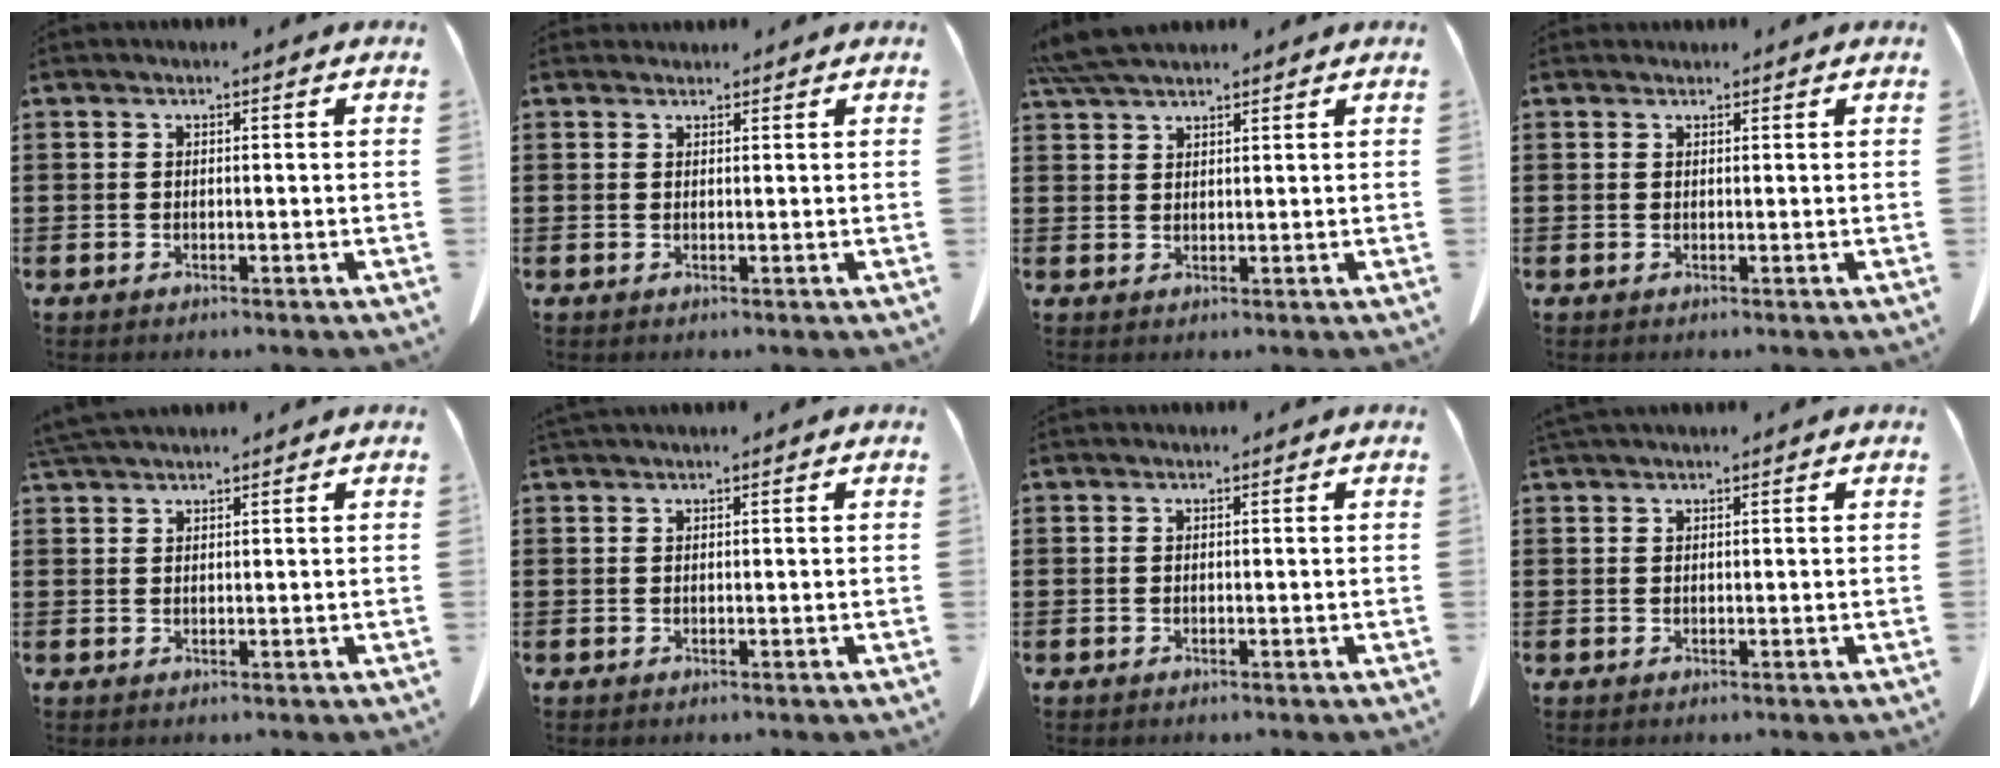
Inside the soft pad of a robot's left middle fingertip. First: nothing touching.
{"total": 1.1, "force": [1.1, 0.3, 0.0], "torque": [-0.004, -0.001, 0.022]}
{"total": 5.0, "force": [4.3, 0.8, 2.3], "torque": [-0.058, -0.003, 0.082]}
{"total": 0.8, "force": [0.7, 0.2, 0.1], "torque": [-0.004, -0.002, 0.016]}
{"total": 2.5, "force": [2.3, 0.3, 0.9], "torque": [-0.023, -0.001, 0.046]}
{"total": 0.7, "force": [0.7, 0.0, 0.2], "torque": [-0.006, -0.003, 0.015]}
{"total": 0.0}
{"total": 0.9, "force": [0.9, 0.1, 0.2], "torque": [-0.008, -0.002, 0.018]}